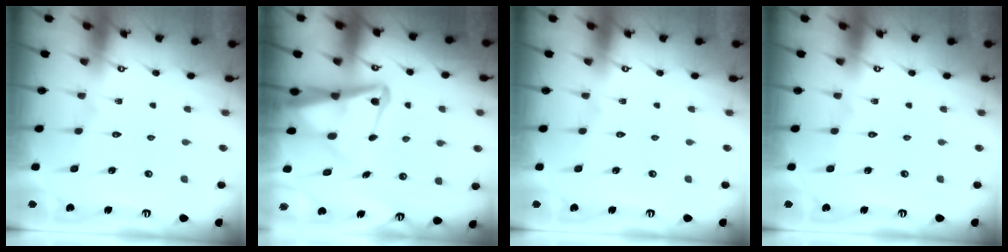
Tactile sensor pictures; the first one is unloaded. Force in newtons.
{"total": 9.1, "press": 9.1, "slide": 1.1}
{"total": 0.0}
{"total": 0.0}